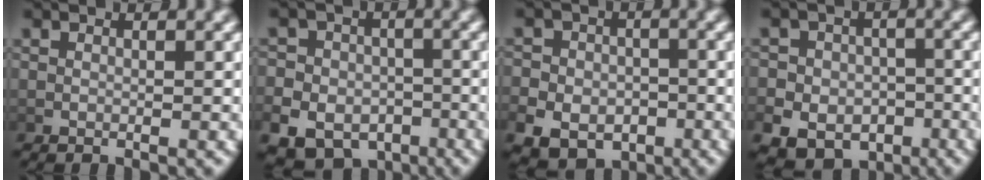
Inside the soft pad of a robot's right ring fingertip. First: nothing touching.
{"total": 9.2, "force": [-5.5, 6.8, 2.7], "torque": [-0.043, -0.038, -0.091]}
{"total": 6.6, "force": [-3.4, 5.1, 2.5], "torque": [-0.040, -0.028, -0.051]}
{"total": 8.6, "force": [-5.1, 6.4, 2.7], "torque": [-0.043, -0.039, -0.080]}